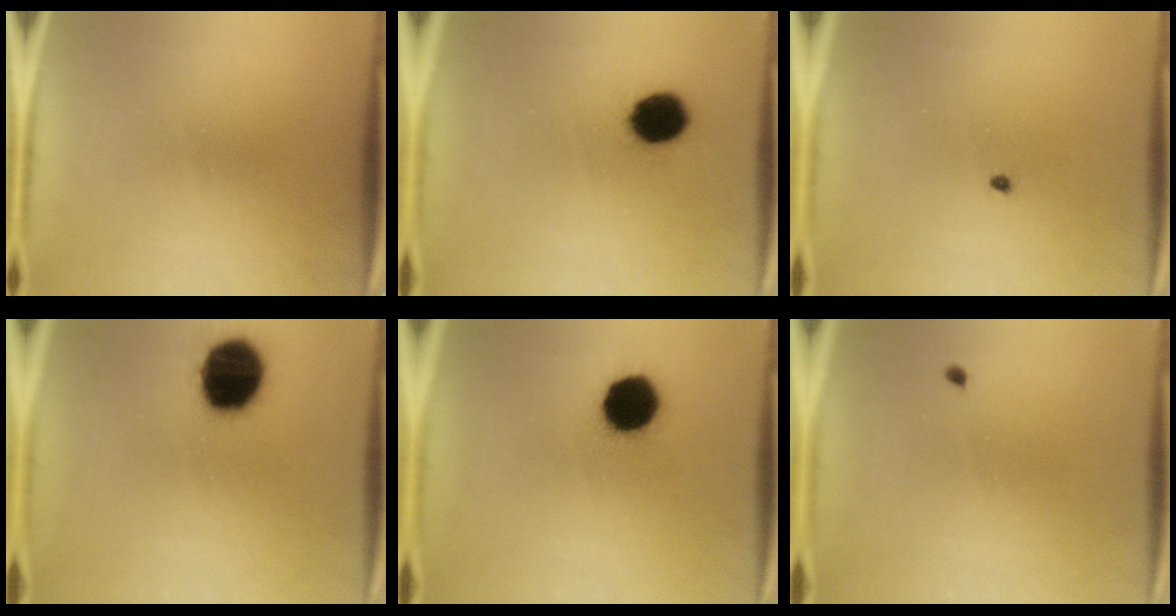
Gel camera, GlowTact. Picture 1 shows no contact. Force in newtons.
{"total": 9.9}
{"total": 0.6}
{"total": 17.9}
{"total": 12.6}
{"total": 0.5}